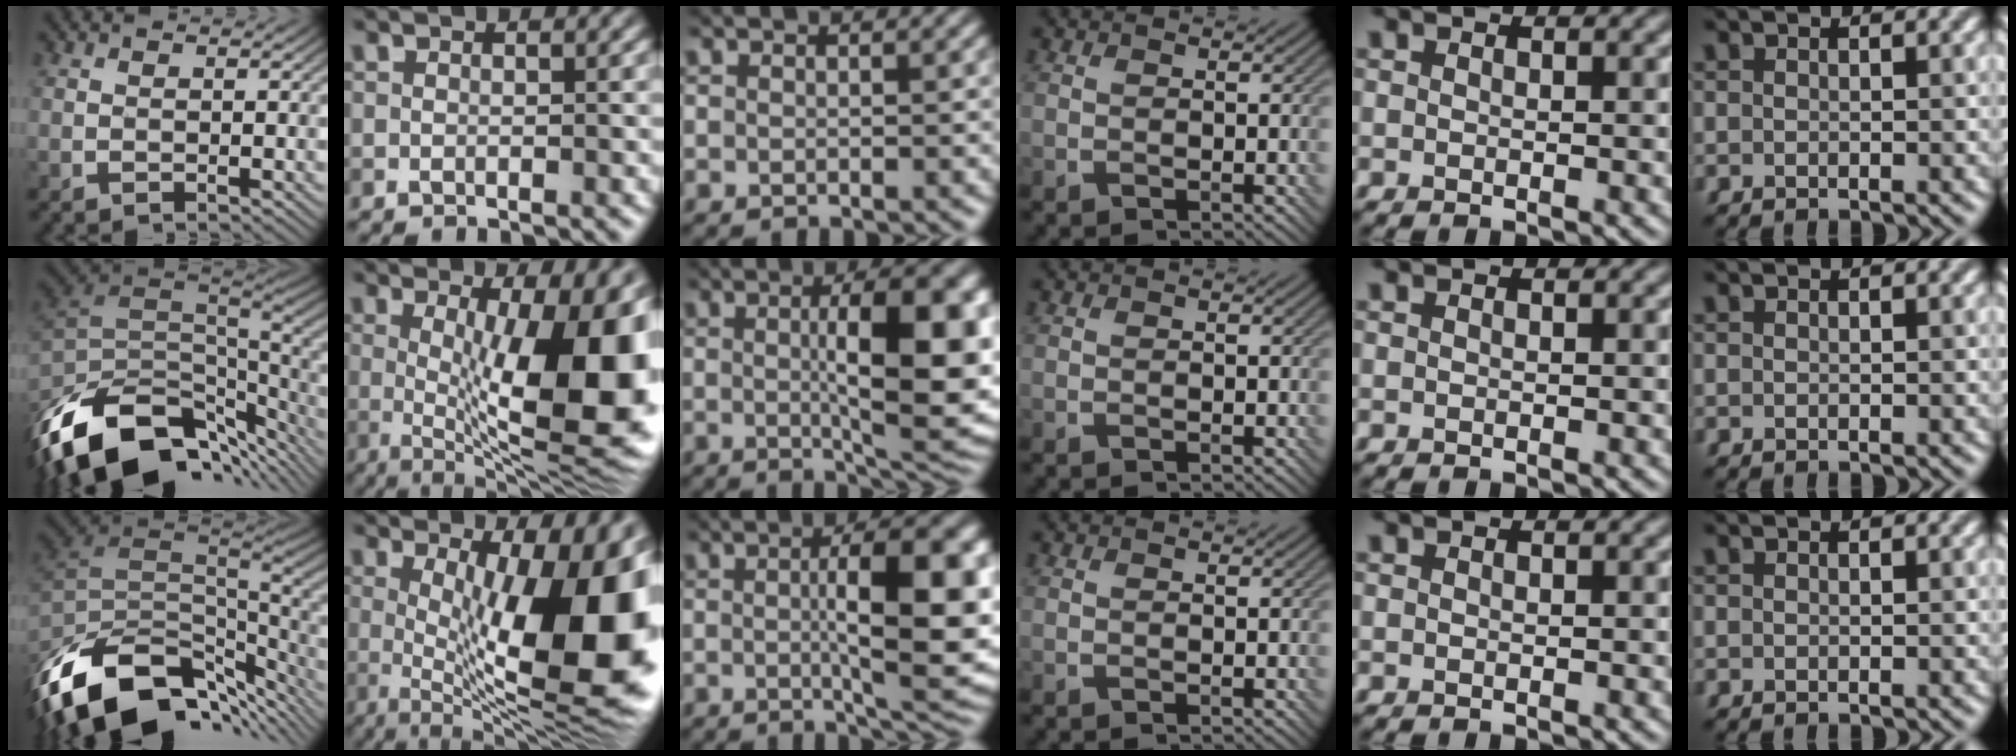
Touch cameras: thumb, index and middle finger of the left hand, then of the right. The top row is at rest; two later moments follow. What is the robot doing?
{"motion": "insert", "object": "bottle cap"}